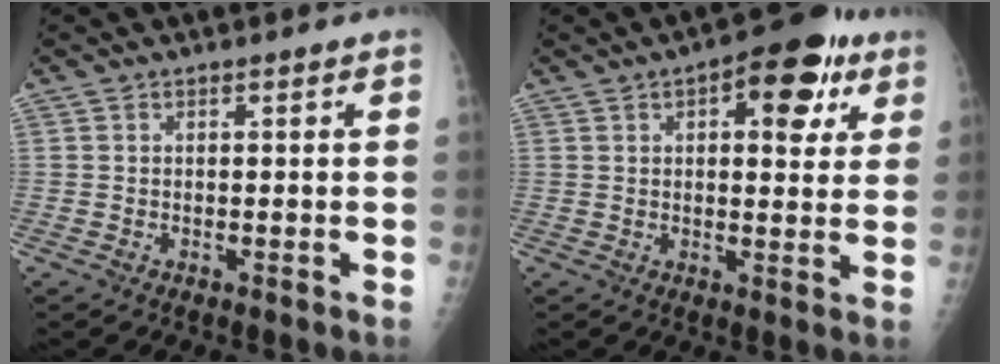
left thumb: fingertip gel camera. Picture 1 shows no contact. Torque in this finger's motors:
{"motor_torque": [-0.12, 0.36, -0.31, -0.21, 0.12]}